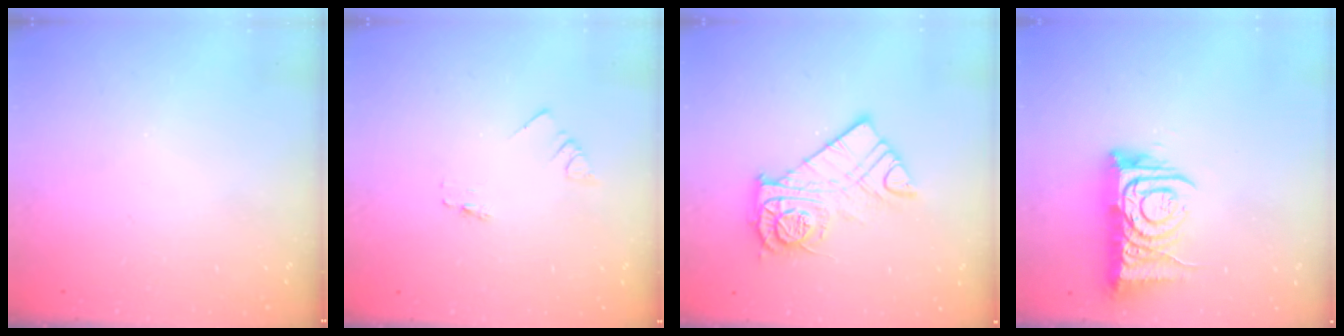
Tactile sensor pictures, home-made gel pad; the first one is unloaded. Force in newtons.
{"total": 0.0}
{"total": 13.7, "press": 13.6, "slide": 1.3}
{"total": 11.5, "press": 11.4, "slide": 1.7}